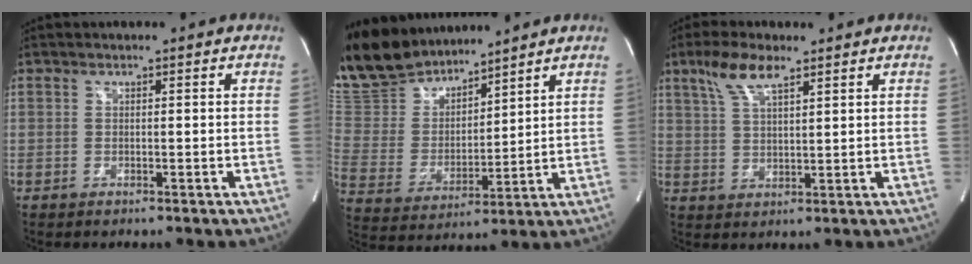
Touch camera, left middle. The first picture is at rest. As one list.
[{"total": 16.4, "force": [14.8, 4.4, 5.4], "torque": [-0.116, 0.017, 0.295]}, {"total": 6.6, "force": [4.3, 1.6, 4.7], "torque": [-0.105, 0.012, 0.087]}]